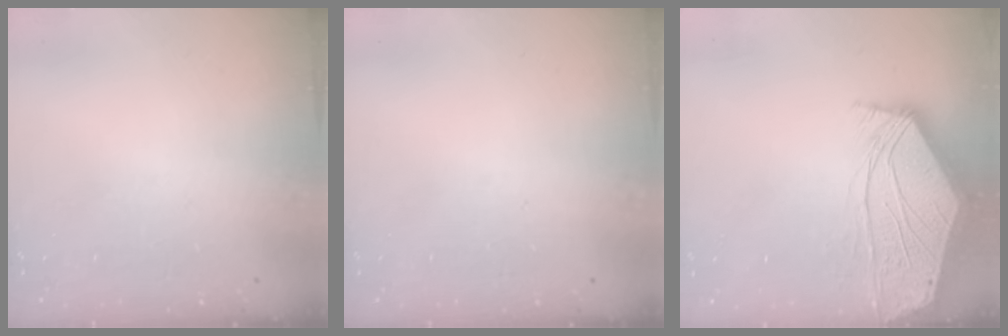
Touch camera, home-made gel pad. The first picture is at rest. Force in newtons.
{"total": 0.0}
{"total": 4.9, "press": 4.9, "slide": 0.7}